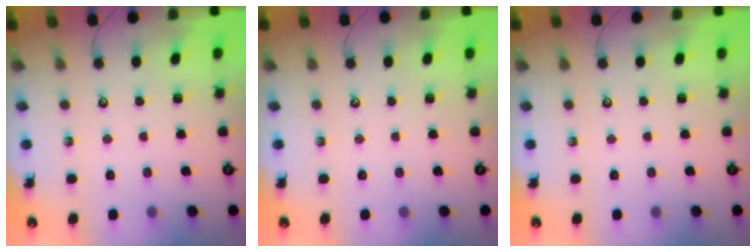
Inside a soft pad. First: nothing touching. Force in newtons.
{"total": 0.0}
{"total": 0.0}